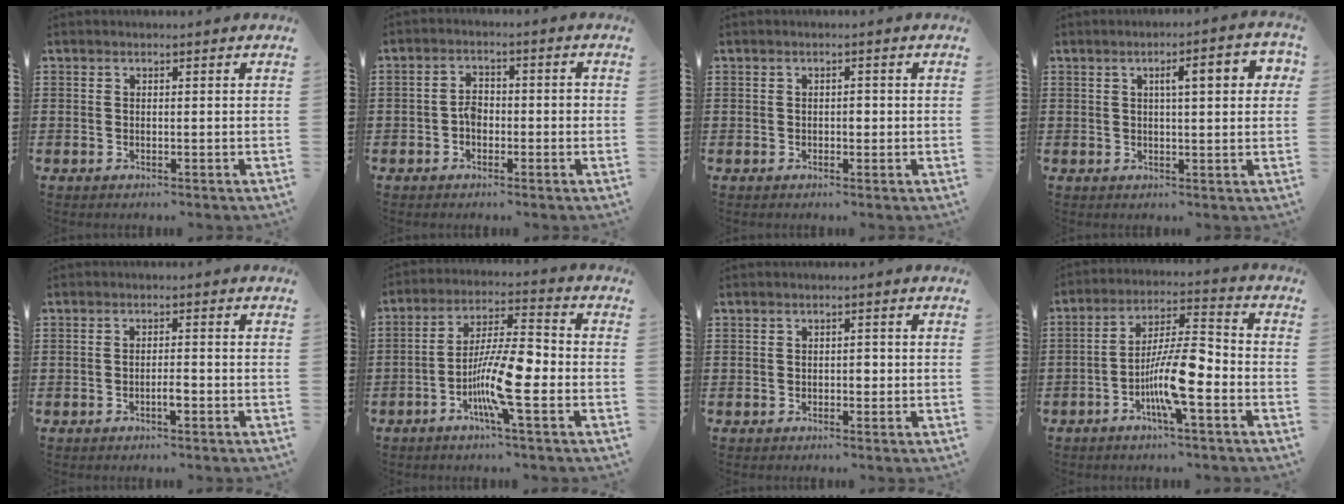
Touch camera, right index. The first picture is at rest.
{"total": 3.2, "force": [-0.8, 2.0, 2.3], "torque": [-0.045, 0.005, -0.018]}
{"total": 1.1, "force": [-0.1, 0.6, 0.9], "torque": [-0.017, 0.003, -0.002]}
{"total": 5.1, "force": [1.3, 1.1, 4.8], "torque": [-0.077, 0.003, 0.014]}
{"total": 2.3, "force": [-0.9, 0.4, 2.0], "torque": [-0.036, 0.003, -0.017]}
{"total": 10.8, "force": [-3.2, 2.2, 10.1], "torque": [-0.200, -0.006, -0.064]}
{"total": 1.3, "force": [-0.1, 0.7, 1.0], "torque": [-0.018, 0.004, -0.004]}
{"total": 10.6, "force": [-3.7, 2.4, 9.6], "torque": [-0.192, -0.005, -0.071]}